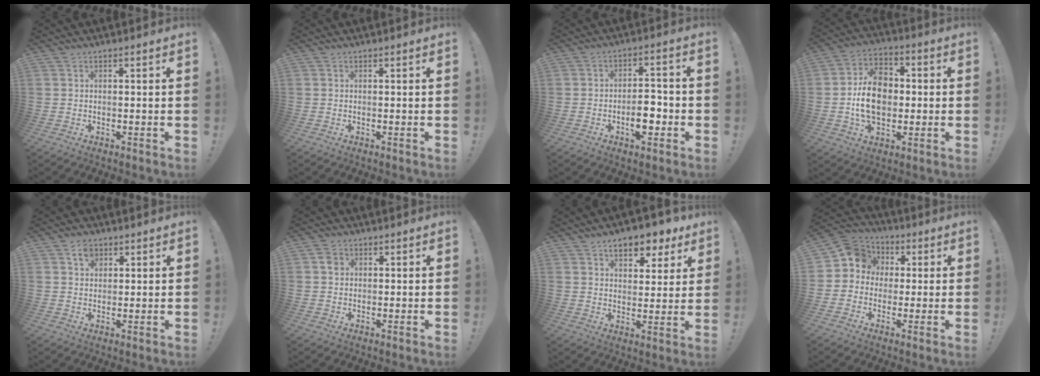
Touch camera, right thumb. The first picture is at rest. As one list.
[{"total": 0.0}, {"total": 7.8, "force": [-2.8, 4.4, 5.9], "torque": [-0.081, 0.016, -0.046]}, {"total": 15.5, "force": [-0.4, 11.6, 10.2], "torque": [-0.177, 0.015, -0.007]}, {"total": 4.0, "force": [2.4, 2.7, 1.8], "torque": [-0.023, -0.008, 0.041]}, {"total": 2.4, "force": [0.6, 2.1, 1.0], "torque": [-0.008, 0.001, 0.009]}, {"total": 9.6, "force": [5.9, 4.8, 5.8], "torque": [-0.082, -0.034, 0.102]}, {"total": 8.3, "force": [0.4, 7.9, 2.5], "torque": [-0.034, 0.011, 0.015]}]